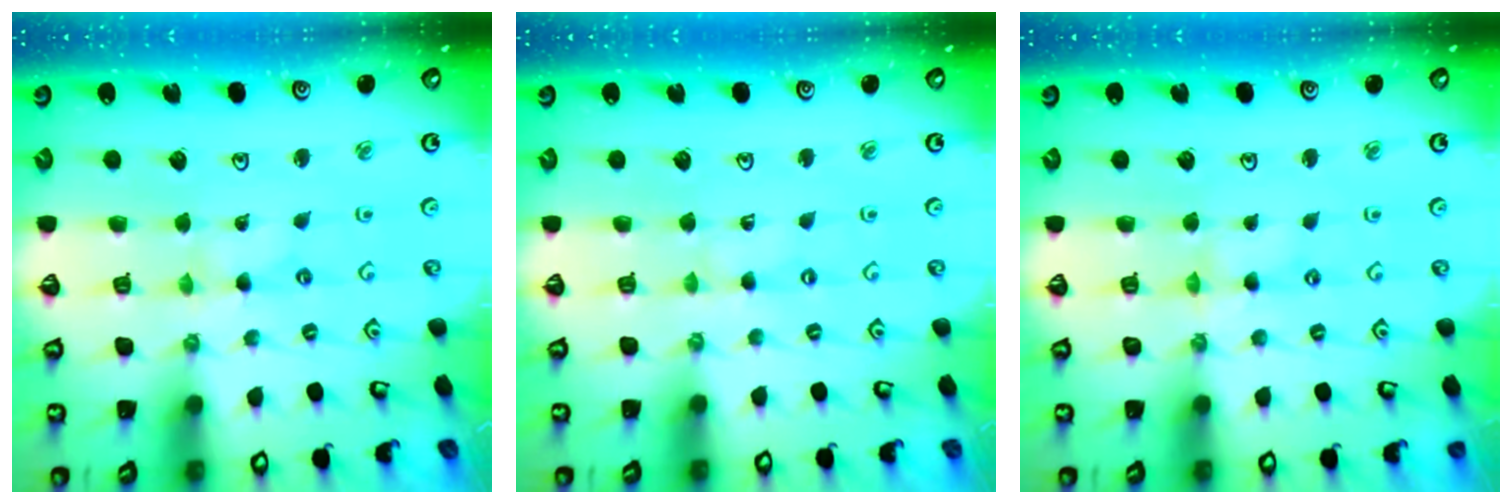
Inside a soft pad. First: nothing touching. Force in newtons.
{"total": 0.0}
{"total": 0.6, "press": 0.6, "slide": 0.2}